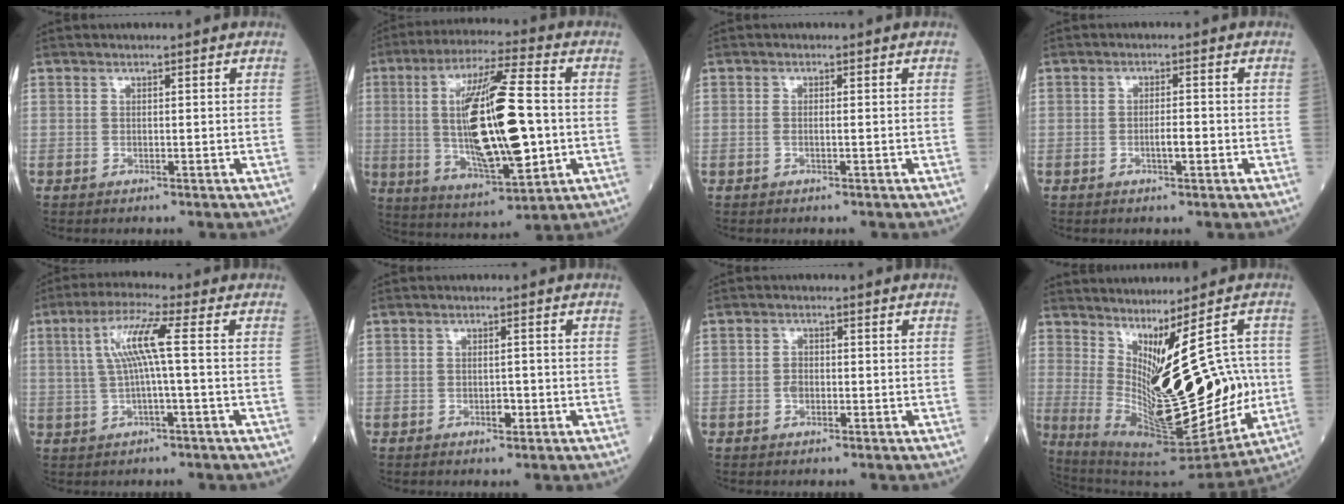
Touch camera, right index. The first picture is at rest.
{"total": 19.5, "force": [-0.4, 3.9, 19.2], "torque": [-0.365, -0.003, -0.002]}
{"total": 0.8, "force": [-0.1, 0.3, 0.8], "torque": [-0.022, -0.002, -0.002]}
{"total": 2.4, "force": [-0.7, 0.5, 2.2], "torque": [-0.043, 0.000, -0.011]}
{"total": 7.5, "force": [1.0, 0.1, 7.4], "torque": [-0.151, 0.016, 0.020]}
{"total": 1.8, "force": [-0.6, 0.9, 1.4], "torque": [-0.026, 0.000, -0.007]}
{"total": 1.7, "force": [-0.4, 1.2, 1.0], "torque": [-0.024, 0.003, -0.008]}
{"total": 22.5, "force": [0.0, 7.0, 21.4], "torque": [-0.333, -0.022, 0.031]}